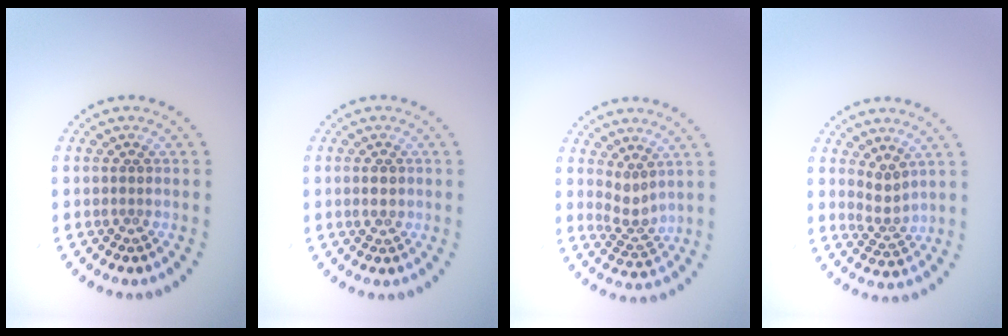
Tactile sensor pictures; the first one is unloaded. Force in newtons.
{"total": 1.1, "press": 1.1, "slide": 0.1}
{"total": 2.0, "press": 1.5, "slide": 1.4}
{"total": 2.1, "press": 1.6, "slide": 1.4}